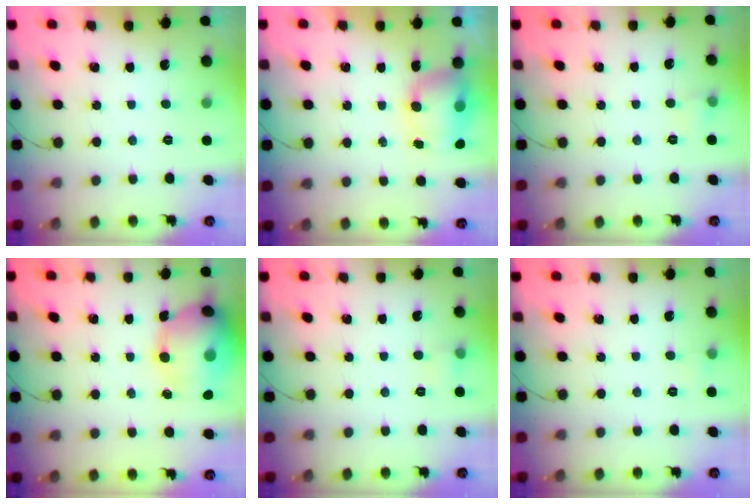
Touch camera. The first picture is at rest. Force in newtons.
{"total": 7.2, "press": 7.1, "slide": 1.3}
{"total": 3.7, "press": 3.5, "slide": 1.1}
{"total": 17.3, "press": 17.1, "slide": 2.4}
{"total": 5.2, "press": 3.9, "slide": 3.4}
{"total": 2.5, "press": 2.3, "slide": 1.1}